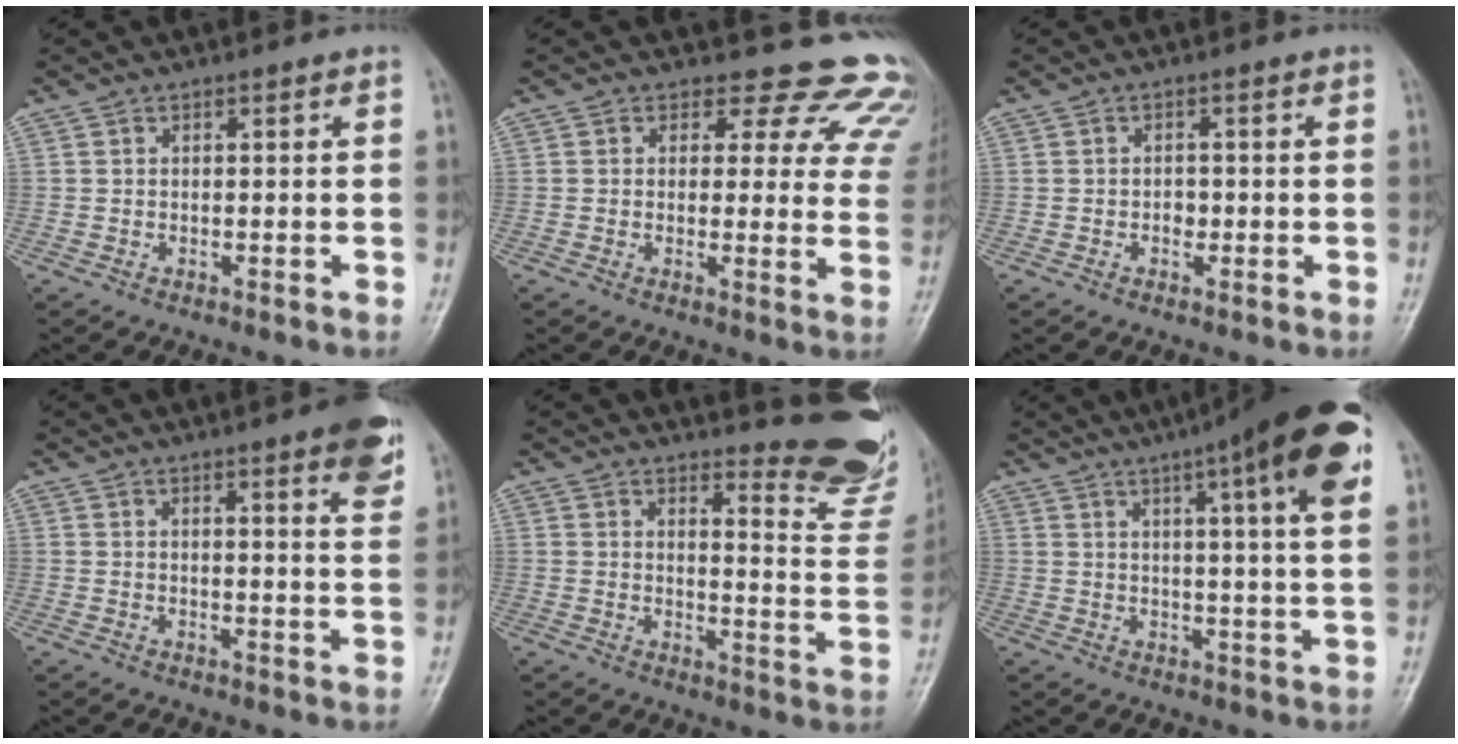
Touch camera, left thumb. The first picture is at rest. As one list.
[{"total": 15.2, "force": [13.0, 7.2, 3.2], "torque": [0.016, -0.086, 0.110]}, {"total": 1.5, "force": [-0.3, 1.2, 0.8], "torque": [-0.006, 0.004, -0.007]}, {"total": 8.6, "force": [5.2, 1.4, 6.7], "torque": [-0.069, -0.020, 0.058]}, {"total": 15.7, "force": [14.7, 2.3, 5.0], "torque": [-0.032, -0.171, 0.158]}, {"total": 18.5, "force": [9.1, 2.9, 15.9], "torque": [-0.214, -0.010, 0.115]}]